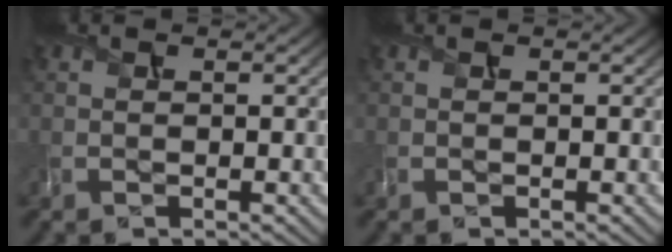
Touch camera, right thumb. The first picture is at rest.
{"total": 0.0}